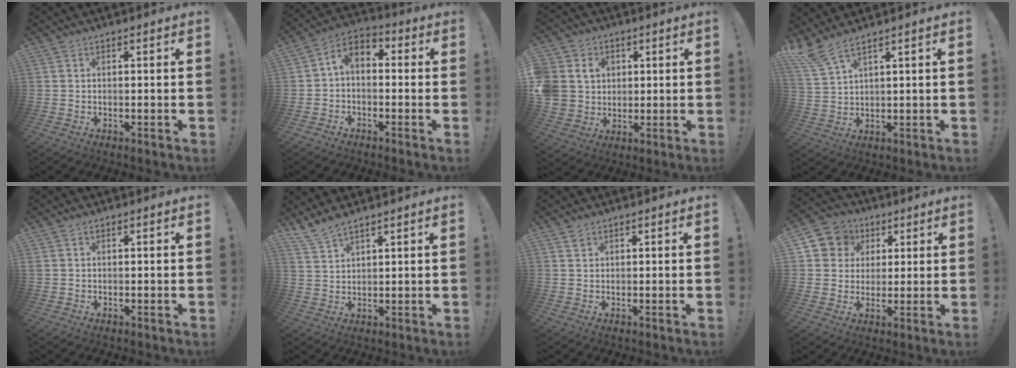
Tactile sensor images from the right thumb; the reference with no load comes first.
{"total": 5.4, "force": [-1.4, 3.4, 3.9], "torque": [-0.078, 0.013, -0.023]}
{"total": 9.2, "force": [1.6, 8.6, 2.9], "torque": [-0.060, -0.001, 0.041]}
{"total": 5.7, "force": [4.5, 0.4, 3.5], "torque": [-0.075, -0.021, 0.085]}
{"total": 0.6, "force": [0.3, 0.5, 0.0], "torque": [0.000, 0.003, 0.006]}
{"total": 4.8, "force": [4.4, 0.9, 1.9], "torque": [-0.042, -0.026, 0.084]}
{"total": 1.2, "force": [1.0, 0.7, 0.2], "torque": [0.006, -0.006, 0.017]}
{"total": 8.9, "force": [2.5, 8.3, 1.9], "torque": [-0.026, -0.009, 0.055]}